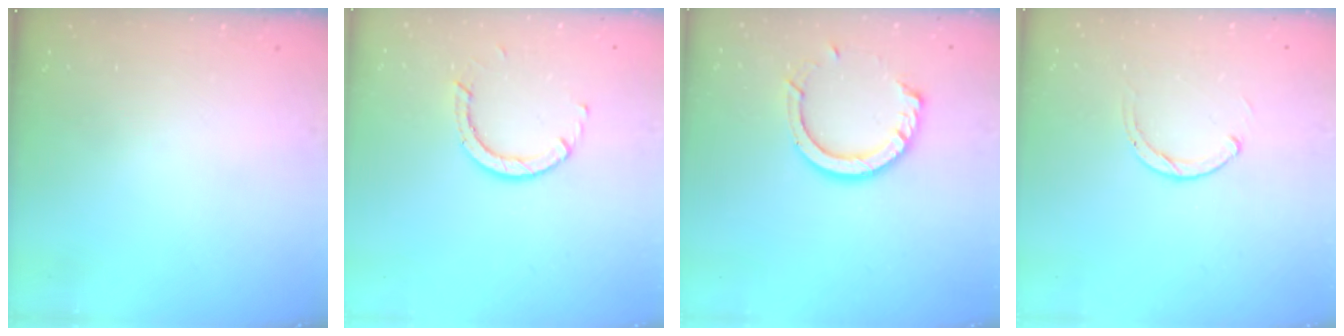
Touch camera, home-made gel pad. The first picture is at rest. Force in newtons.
{"total": 3.1, "press": 3.1, "slide": 0.1}
{"total": 11.2, "press": 11.2, "slide": 1.0}
{"total": 2.5, "press": 2.5, "slide": 0.3}